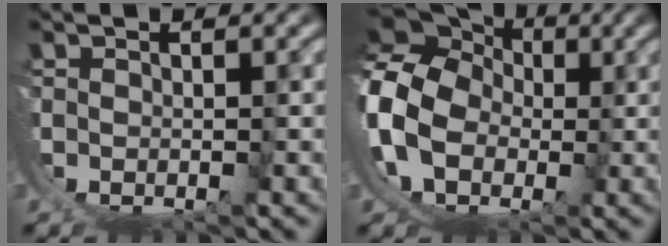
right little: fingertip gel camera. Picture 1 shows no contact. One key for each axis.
{"total": 16.9, "fx": 1.9, "fy": 15.0, "fz": 7.5, "tx": -0.228, "ty": -0.050, "tz": 0.029}